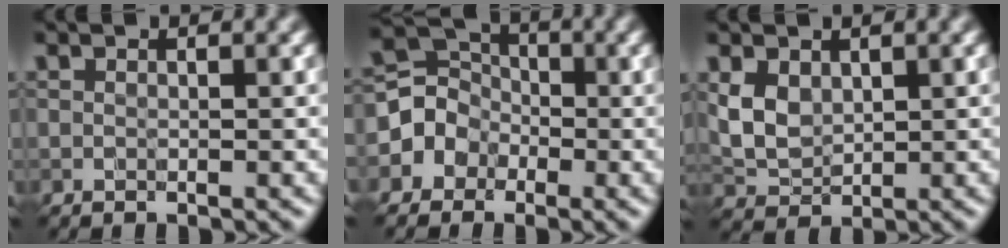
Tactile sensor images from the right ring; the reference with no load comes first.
{"total": 3.3, "force": [-1.0, 3.0, 0.6], "torque": [-0.004, 0.009, -0.036]}
{"total": 2.9, "force": [0.9, 2.1, 1.8], "torque": [-0.043, -0.004, 0.022]}